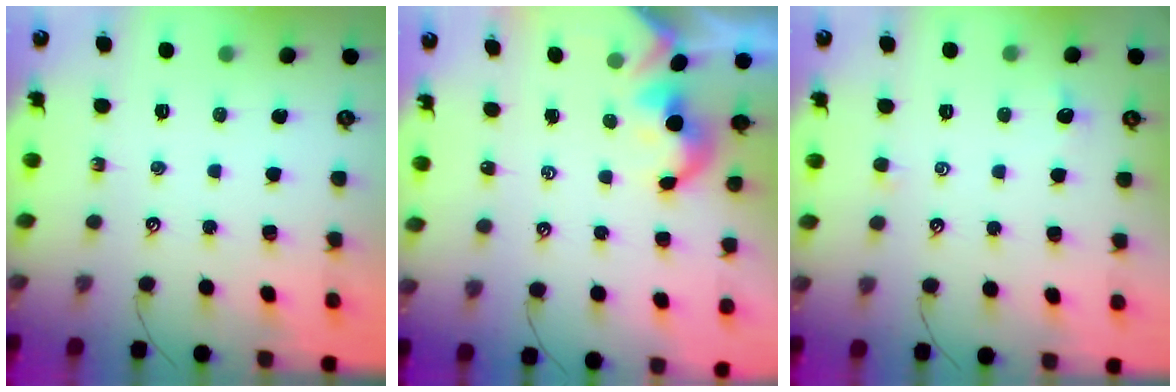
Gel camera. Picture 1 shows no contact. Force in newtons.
{"total": 2.3, "press": 2.3, "slide": 0.3}
{"total": 1.6, "press": 1.6, "slide": 0.2}